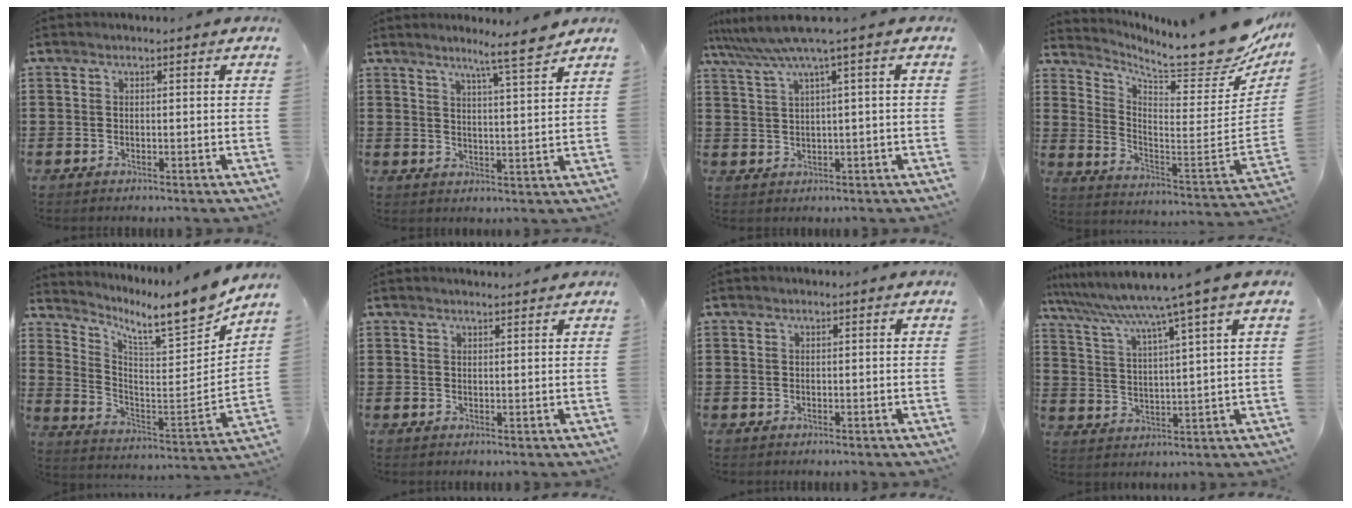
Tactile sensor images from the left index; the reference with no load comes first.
{"total": 6.4, "force": [5.3, -0.6, 3.6], "torque": [-0.067, -0.024, 0.086]}
{"total": 4.9, "force": [2.3, -0.7, 4.3], "torque": [-0.097, -0.018, 0.034]}
{"total": 11.0, "force": [9.5, 1.3, 5.5], "torque": [-0.104, -0.091, 0.154]}
{"total": 8.7, "force": [7.9, 0.7, 3.5], "torque": [-0.075, -0.084, 0.121]}
{"total": 1.3, "force": [1.3, 0.0, 0.3], "torque": [-0.007, -0.002, 0.025]}
{"total": 0.0}
{"total": 7.0, "force": [5.4, -1.5, 4.2], "torque": [-0.103, -0.039, 0.083]}